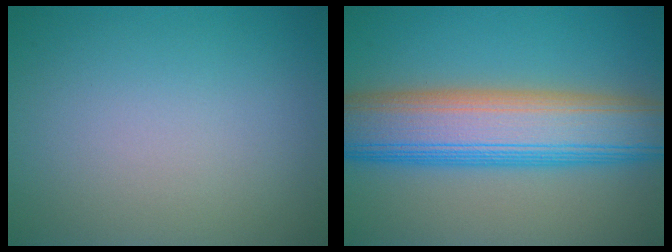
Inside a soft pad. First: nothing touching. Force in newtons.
{"total": 10.9, "press": 10.9, "slide": 0.2}